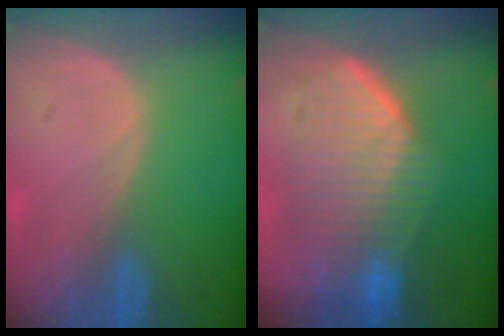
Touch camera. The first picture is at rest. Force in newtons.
{"total": 9.3, "press": 9.0, "slide": 2.5}